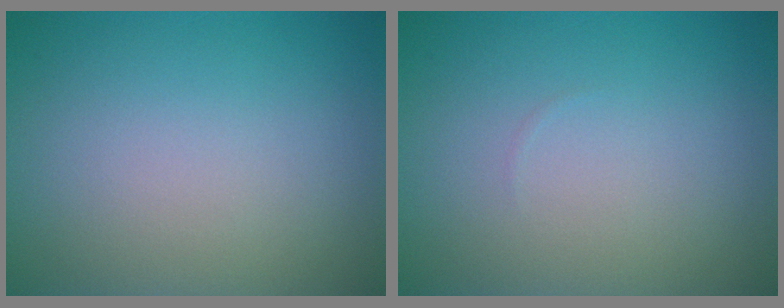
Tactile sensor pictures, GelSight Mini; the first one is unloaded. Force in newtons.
{"total": 0.0}